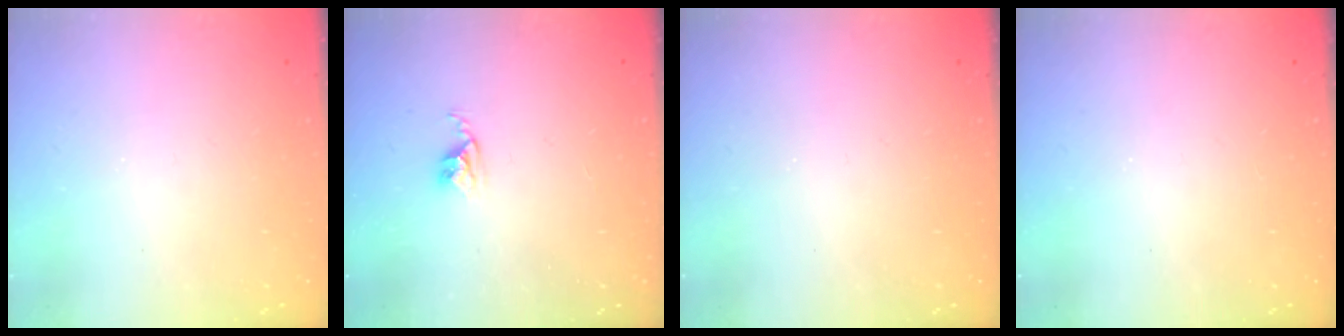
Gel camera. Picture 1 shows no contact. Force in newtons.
{"total": 2.8, "press": 2.7, "slide": 0.4}
{"total": 0.0}
{"total": 0.0}